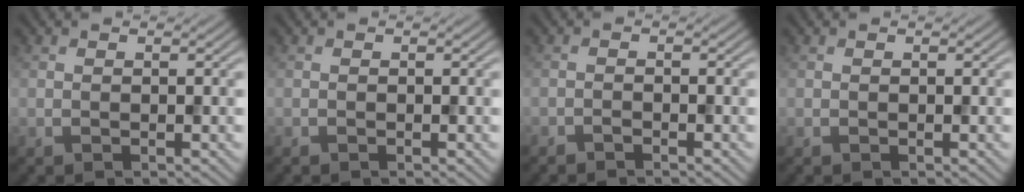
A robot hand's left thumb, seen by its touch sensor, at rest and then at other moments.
{"total": 0.0}
{"total": 1.0, "force": [-1.0, 0.2, 0.2], "torque": [-0.004, 0.000, -0.021]}
{"total": 0.0}